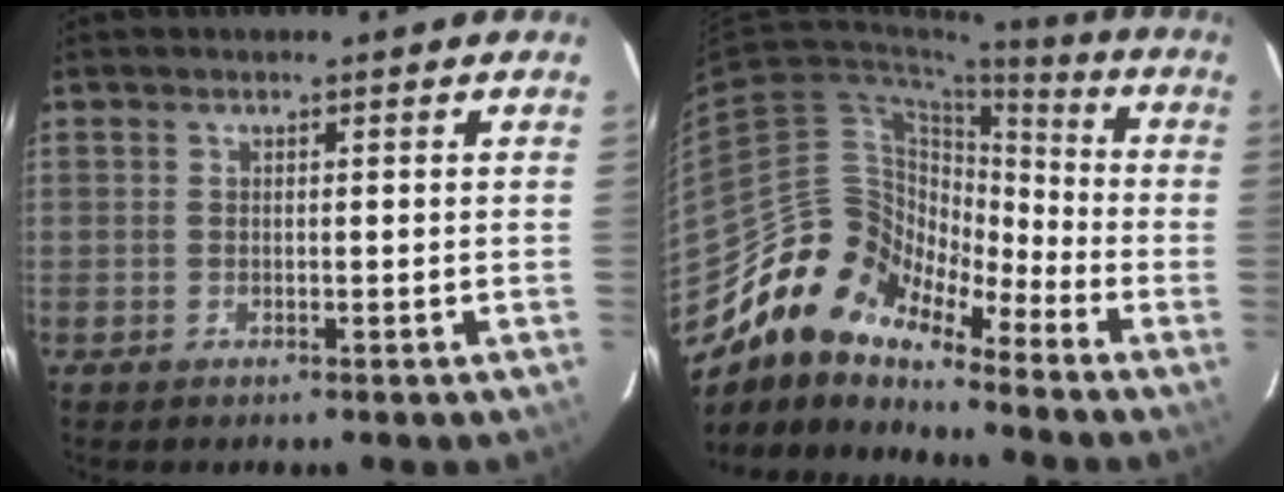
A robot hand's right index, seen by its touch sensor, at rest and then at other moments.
{"total": 12.7, "force": [-10.6, 5.9, 3.8], "torque": [-0.062, 0.026, -0.212]}